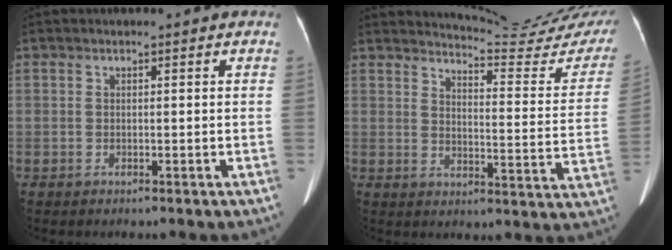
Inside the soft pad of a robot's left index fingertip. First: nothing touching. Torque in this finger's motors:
{"motor_torque": [-0.10, -0.94, 0.04, 0.00]}